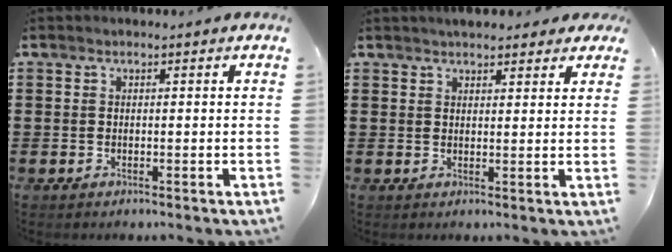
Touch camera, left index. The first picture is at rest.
{"total": 2.9, "force": [2.7, 0.8, 0.7], "torque": [-0.013, -0.001, 0.048]}